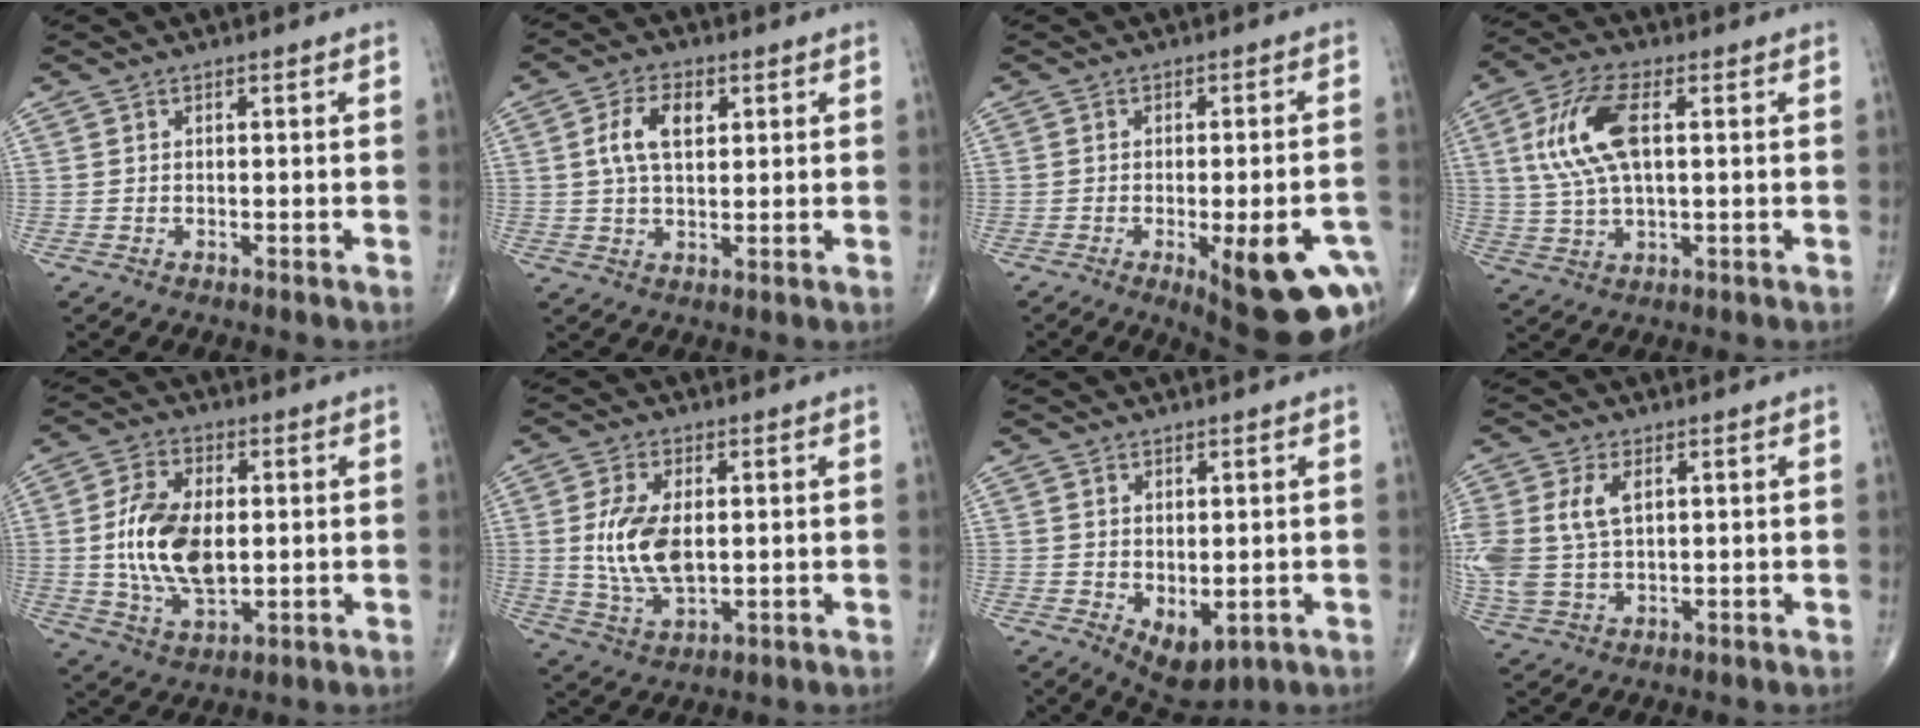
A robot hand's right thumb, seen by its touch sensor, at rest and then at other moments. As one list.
[{"total": 7.1, "force": [1.9, 4.0, 5.5], "torque": [-0.101, 0.003, 0.035]}, {"total": 16.6, "force": [-6.5, 5.5, 14.2], "torque": [-0.127, 0.016, -0.068]}, {"total": 12.1, "force": [2.5, 5.3, 10.5], "torque": [-0.226, 0.008, 0.050]}, {"total": 13.7, "force": [0.5, 7.6, 11.4], "torque": [-0.209, -0.004, 0.013]}, {"total": 10.6, "force": [0.9, 5.6, 9.0], "torque": [-0.175, -0.012, 0.027]}, {"total": 6.1, "force": [-1.1, 3.4, 5.0], "torque": [-0.064, -0.006, 0.002]}, {"total": 10.4, "force": [2.5, 6.3, 8.0], "torque": [-0.191, 0.004, 0.058]}]